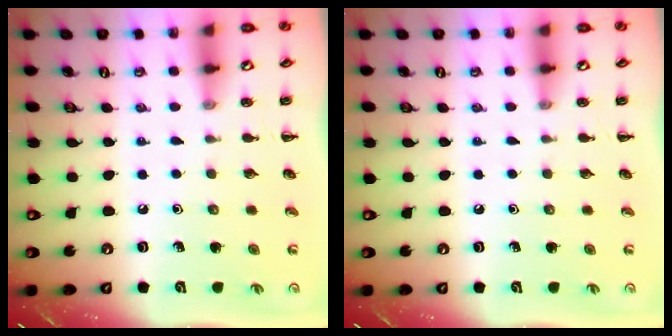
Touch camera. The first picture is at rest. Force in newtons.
{"total": 0.0}